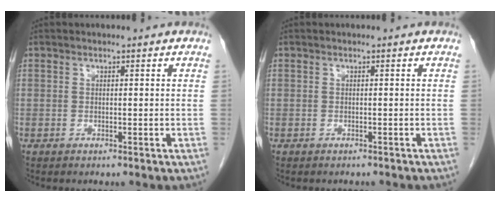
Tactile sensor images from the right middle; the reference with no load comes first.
{"total": 2.6, "force": [-2.3, 0.8, 0.8], "torque": [-0.015, -0.004, -0.026]}